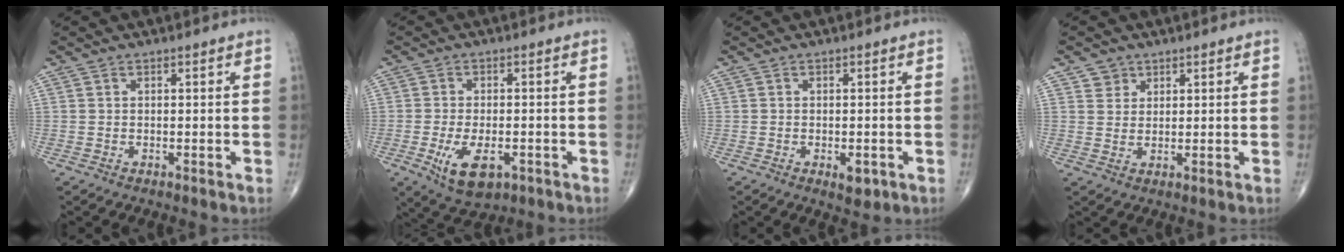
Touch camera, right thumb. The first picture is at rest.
{"total": 8.4, "force": [-3.1, 4.2, 6.6], "torque": [-0.113, -0.002, -0.041]}
{"total": 3.1, "force": [-1.1, 1.5, 2.4], "torque": [-0.027, 0.000, -0.010]}
{"total": 2.8, "force": [1.7, 2.2, 0.2], "torque": [0.017, -0.009, 0.024]}